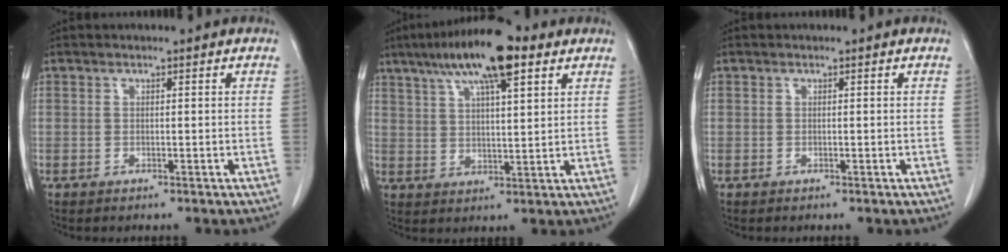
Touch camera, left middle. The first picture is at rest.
{"total": 13.6, "force": [8.2, 2.8, 10.4], "torque": [-0.188, 0.027, 0.137]}
{"total": 0.0}